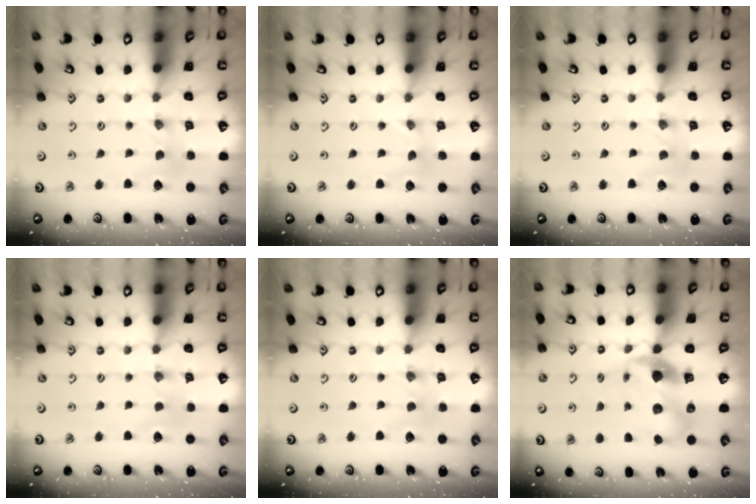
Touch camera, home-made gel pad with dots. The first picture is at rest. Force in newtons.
{"total": 0.0}
{"total": 0.0}
{"total": 0.5, "press": 0.5, "slide": 0.1}
{"total": 0.0}
{"total": 10.1, "press": 9.9, "slide": 1.6}